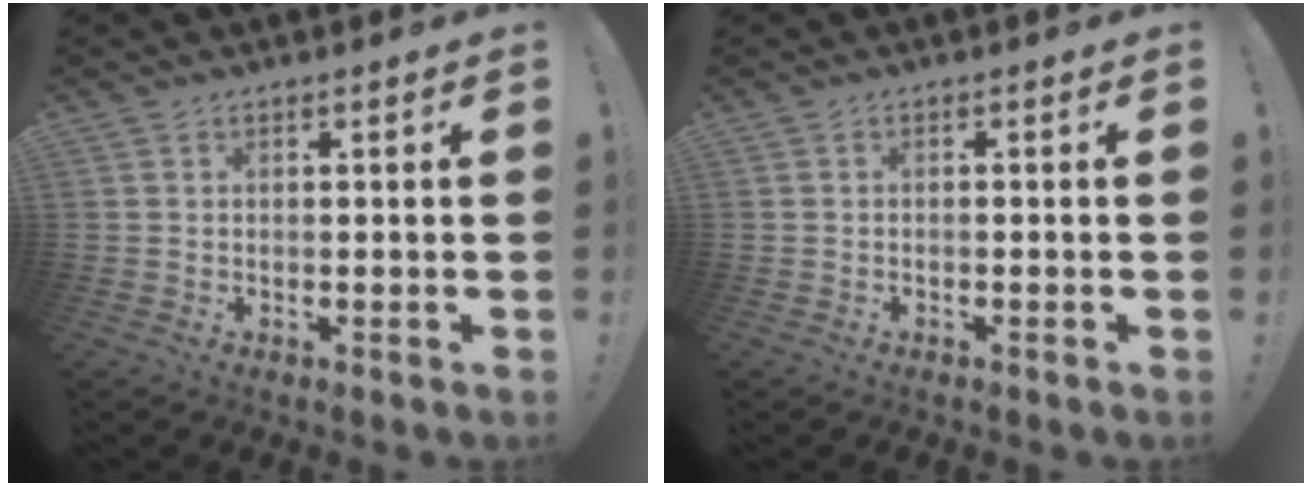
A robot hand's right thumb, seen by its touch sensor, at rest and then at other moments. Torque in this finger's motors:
{"motor_torque": [0.06, 0.06, 0.06, -0.12, 0.00]}